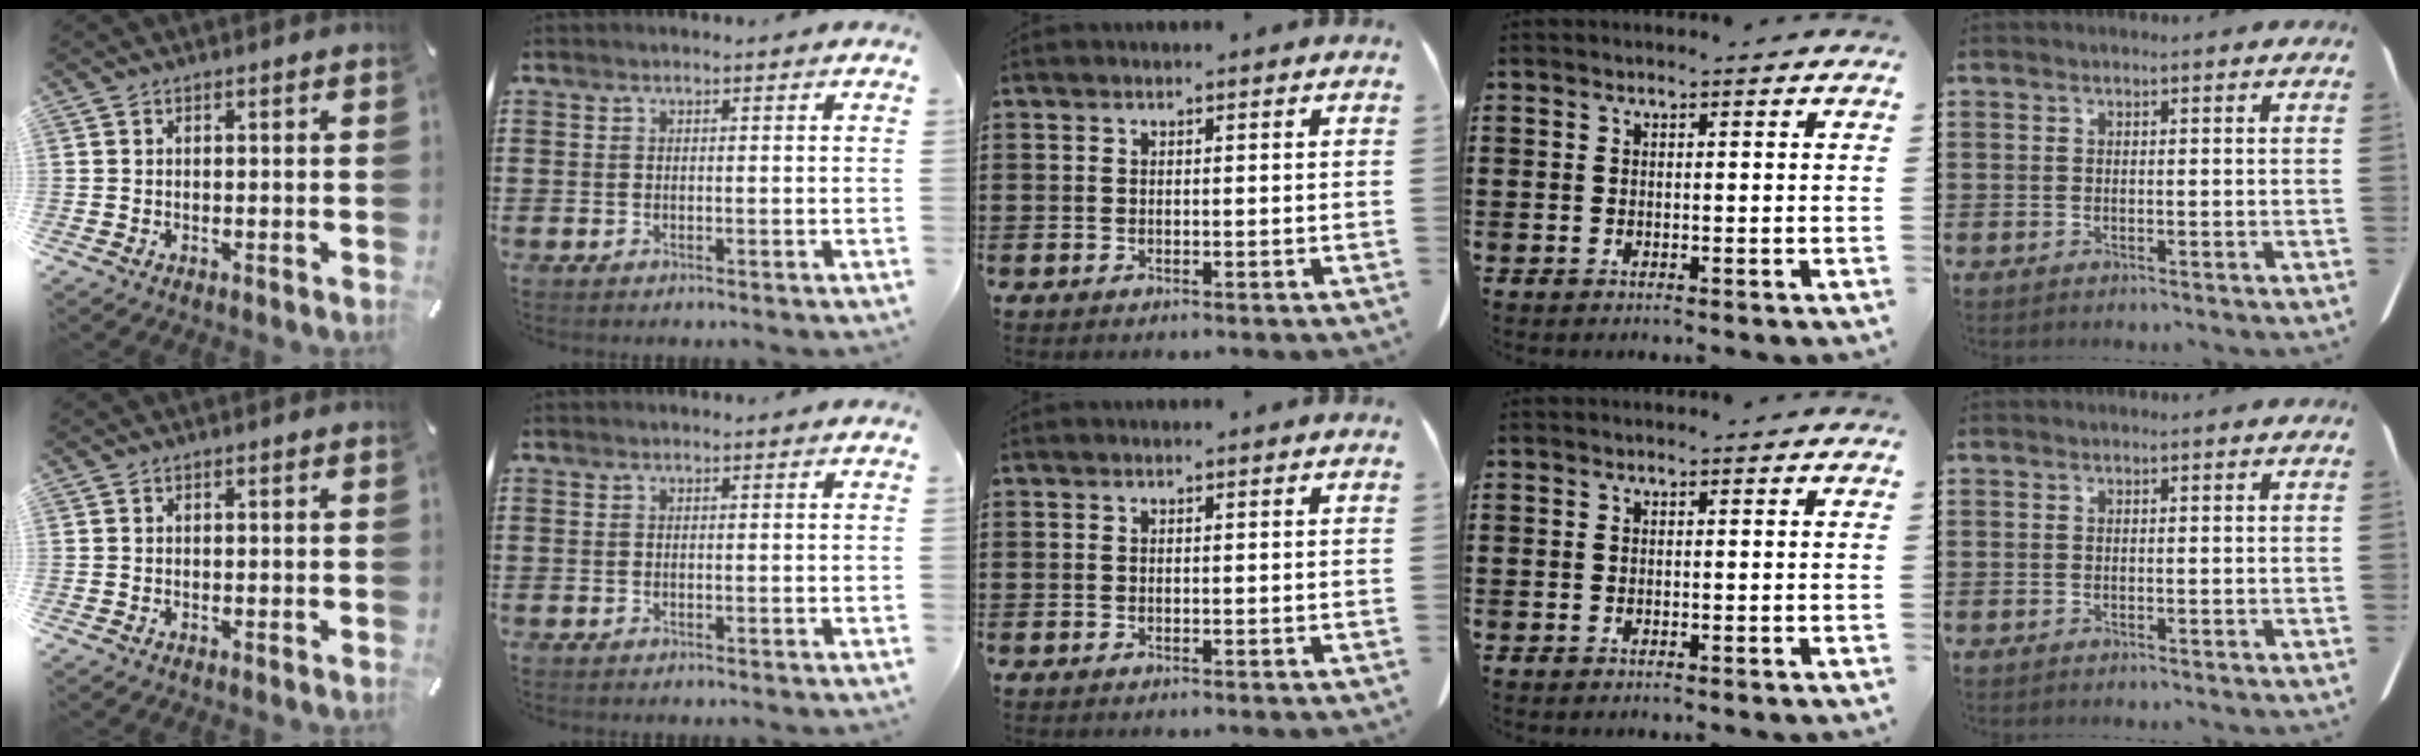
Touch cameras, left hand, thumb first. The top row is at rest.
{}